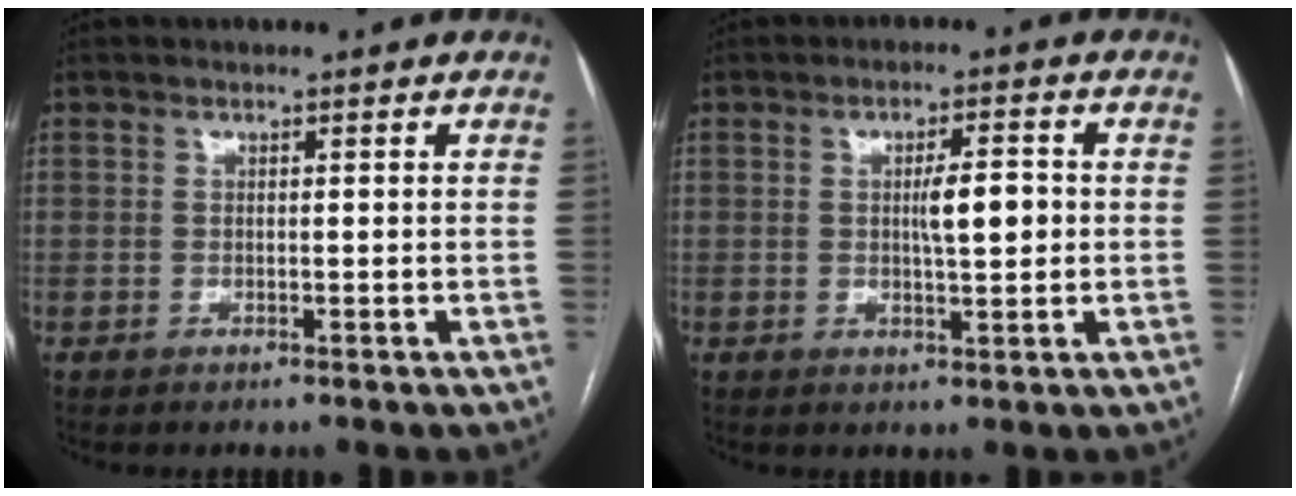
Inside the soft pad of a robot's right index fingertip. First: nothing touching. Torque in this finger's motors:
{"motor_torque": [0.33, 0.16, 0.35, 0.04]}